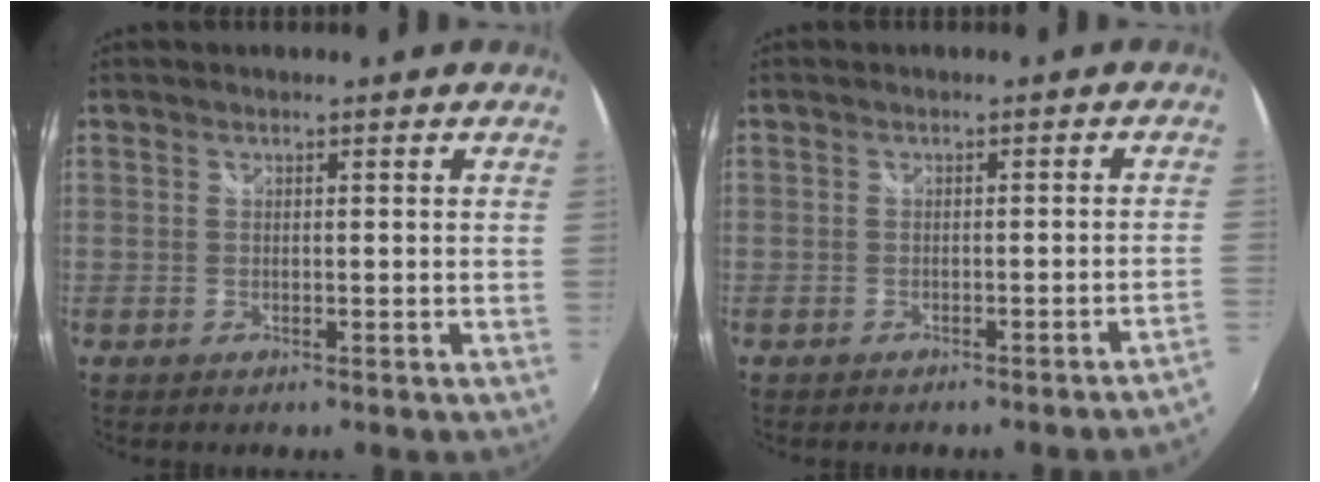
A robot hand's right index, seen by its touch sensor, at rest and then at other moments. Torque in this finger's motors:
{"motor_torque": [-0.20, 0.04, -0.17, -0.08]}